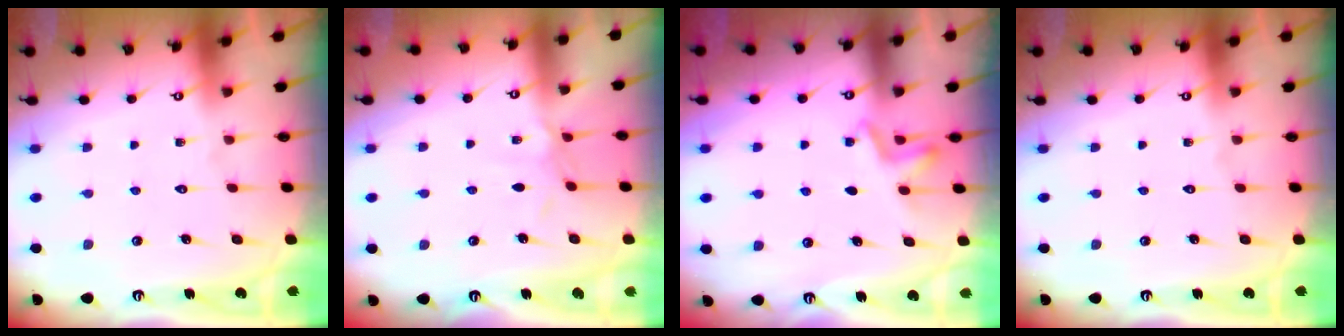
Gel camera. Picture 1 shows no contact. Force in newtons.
{"total": 4.2, "press": 4.2, "slide": 0.4}
{"total": 3.3, "press": 2.9, "slide": 1.4}
{"total": 0.0}